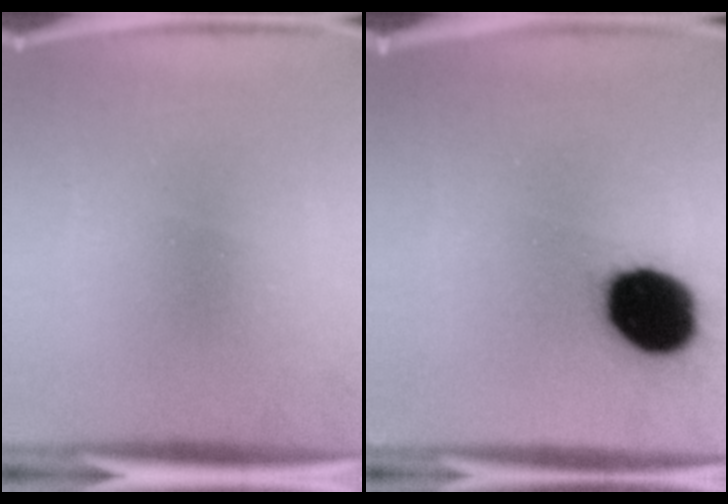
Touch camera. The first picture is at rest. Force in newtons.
{"total": 18.9}